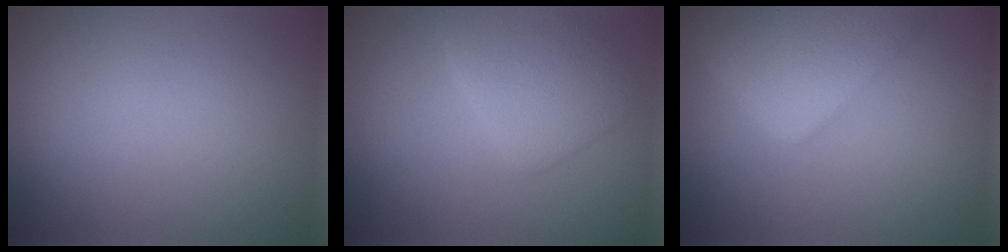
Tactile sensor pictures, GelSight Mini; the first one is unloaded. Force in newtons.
{"total": 3.3, "press": 3.3, "slide": 0.2}
{"total": 6.6, "press": 6.6, "slide": 0.4}